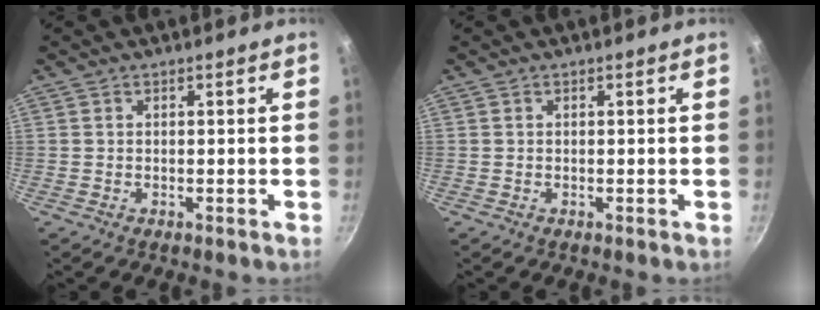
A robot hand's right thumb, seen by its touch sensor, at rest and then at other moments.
{"total": 0.0}